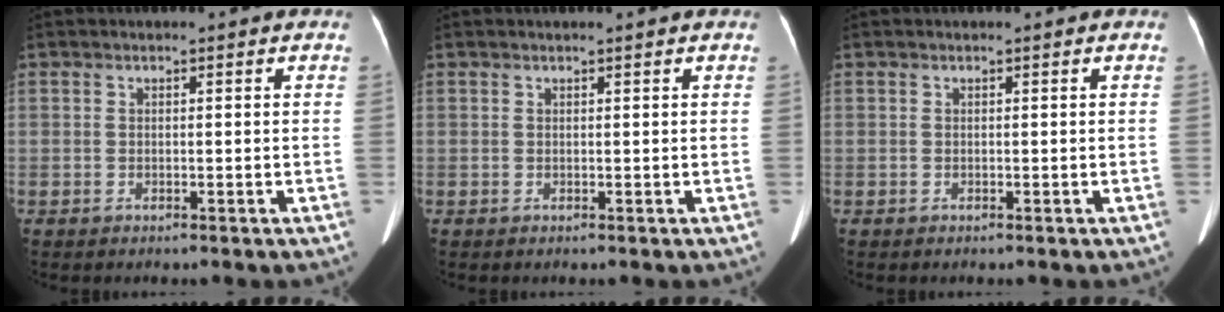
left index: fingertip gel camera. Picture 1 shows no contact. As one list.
[{"total": 0.9, "force": [0.8, -0.1, 0.5], "torque": [-0.006, 0.010, 0.015]}, {"total": 0.0}]